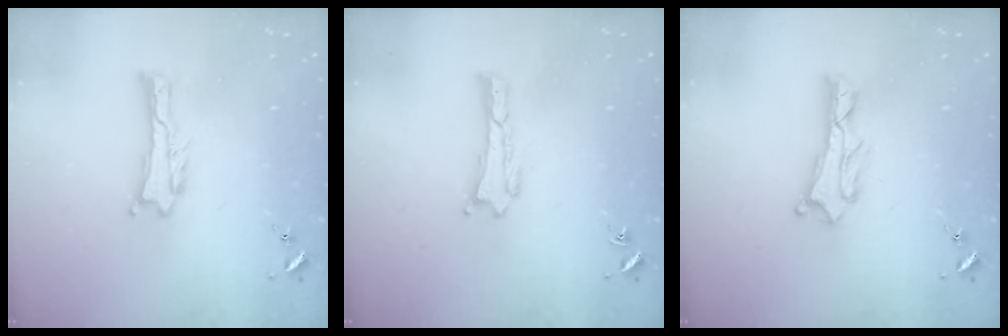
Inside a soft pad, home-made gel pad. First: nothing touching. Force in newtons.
{"total": 0.0}
{"total": 1.1, "press": 1.0, "slide": 0.2}